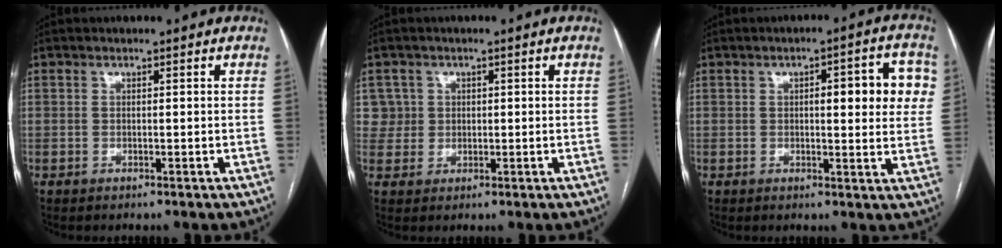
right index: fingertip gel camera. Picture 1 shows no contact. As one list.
[{"total": 3.8, "force": [1.3, 3.5, -0.4], "torque": [0.031, 0.008, 0.021]}, {"total": 8.7, "force": [1.8, 2.1, 8.2], "torque": [-0.098, 0.019, 0.018]}]